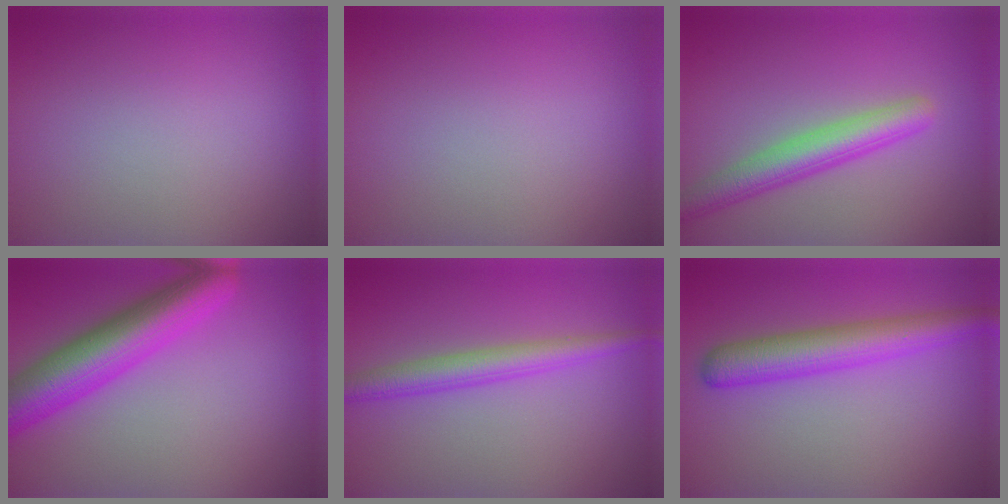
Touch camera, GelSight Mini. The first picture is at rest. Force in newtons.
{"total": 0.0}
{"total": 4.5, "press": 4.5, "slide": 0.2}
{"total": 8.3, "press": 8.3, "slide": 0.2}
{"total": 3.4, "press": 3.4, "slide": 0.0}
{"total": 5.4, "press": 5.4, "slide": 0.1}